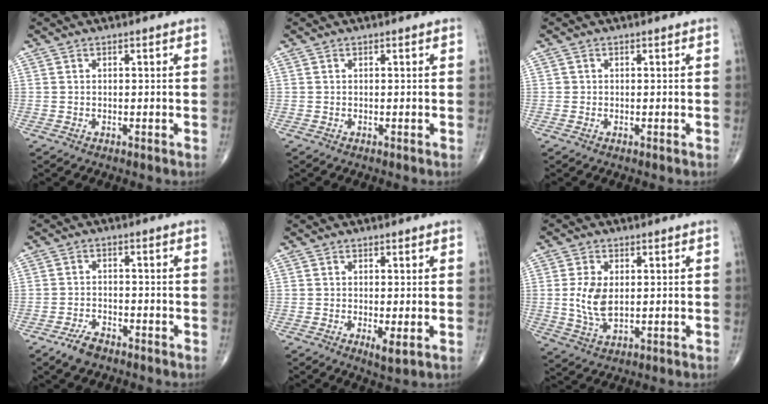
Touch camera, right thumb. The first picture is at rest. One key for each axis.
{"total": 0.0}
{"total": 0.5, "fx": 0.0, "fy": 0.5, "fz": 0.0, "tx": 0.003, "ty": 0.003, "tz": 0.000}
{"total": 3.7, "fx": -2.8, "fy": 1.7, "fz": 1.8, "tx": -0.036, "ty": 0.011, "tz": -0.050}
{"total": 2.6, "fx": -0.4, "fy": 0.6, "fz": 2.5, "tx": -0.045, "ty": -0.011, "tz": -0.007}
{"total": 7.1, "fx": 0.6, "fy": 4.1, "fz": 5.8, "tx": -0.118, "ty": -0.007, "tz": 0.017}